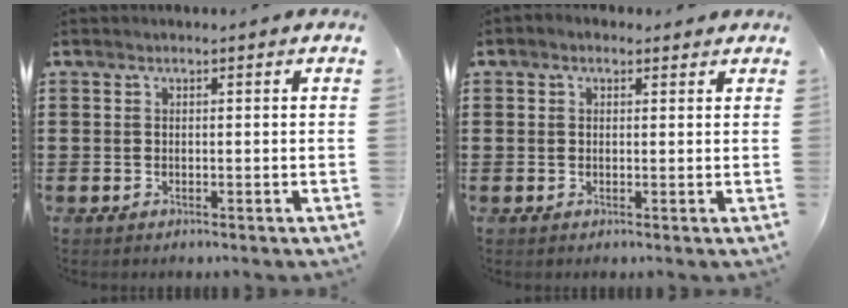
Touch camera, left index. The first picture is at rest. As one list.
[{"total": 1.1, "force": [0.6, 0.8, 0.5], "torque": [-0.011, 0.008, 0.010]}]